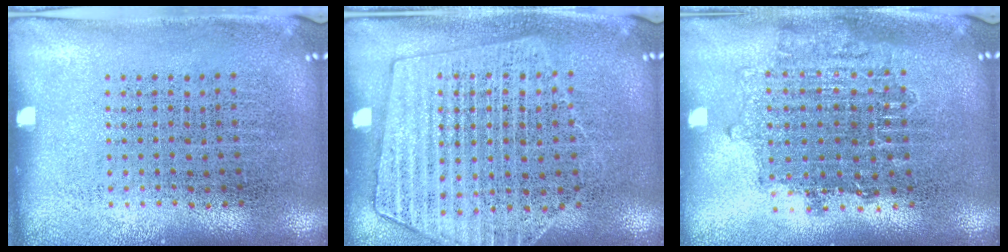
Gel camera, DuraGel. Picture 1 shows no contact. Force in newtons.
{"total": 1.4, "press": 1.4, "slide": 0.3}
{"total": 1.6, "press": 1.3, "slide": 0.9}